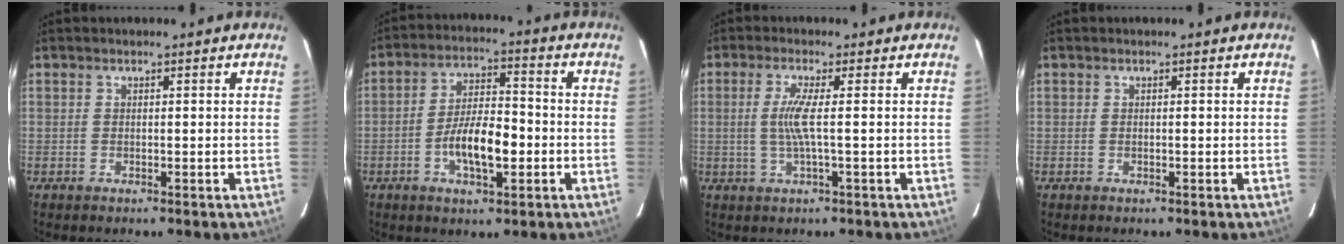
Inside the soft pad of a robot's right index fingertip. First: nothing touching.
{"total": 9.4, "force": [-2.9, 3.4, 8.2], "torque": [-0.160, 0.005, -0.048]}
{"total": 4.3, "force": [-0.1, -0.7, 4.2], "torque": [-0.089, -0.003, 0.000]}
{"total": 0.0}